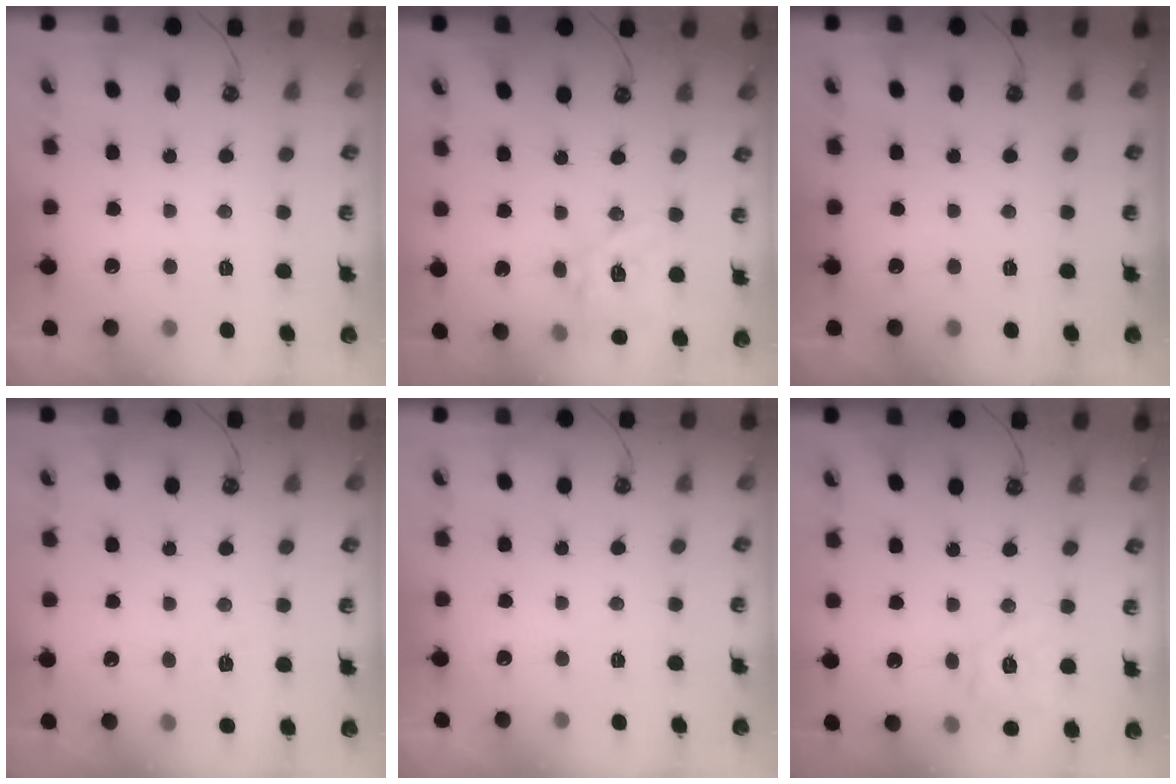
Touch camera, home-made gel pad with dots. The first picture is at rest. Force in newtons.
{"total": 14.2, "press": 14.1, "slide": 1.7}
{"total": 0.0}
{"total": 6.6, "press": 6.6, "slide": 0.6}
{"total": 0.0}
{"total": 11.4, "press": 11.3, "slide": 1.4}